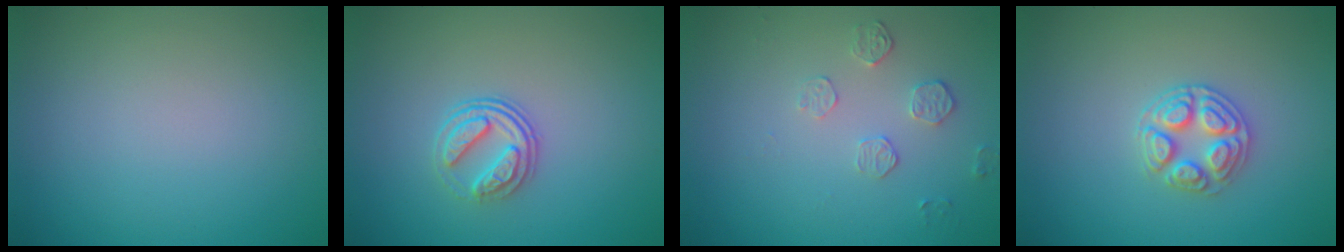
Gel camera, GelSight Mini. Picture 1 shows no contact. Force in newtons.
{"total": 2.5, "press": 1.9, "slide": 1.6}
{"total": 1.7, "press": 1.0, "slide": 1.4}
{"total": 2.8, "press": 2.7, "slide": 0.9}